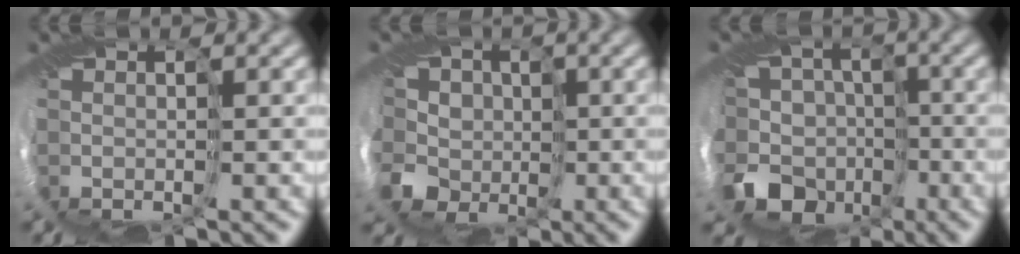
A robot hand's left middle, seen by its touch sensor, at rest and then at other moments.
{"total": 8.1, "force": [0.0, 7.5, 3.0], "torque": [-0.091, 0.019, -0.048]}
{"total": 9.0, "force": [-3.7, 7.4, 3.4], "torque": [-0.068, 0.012, -0.082]}